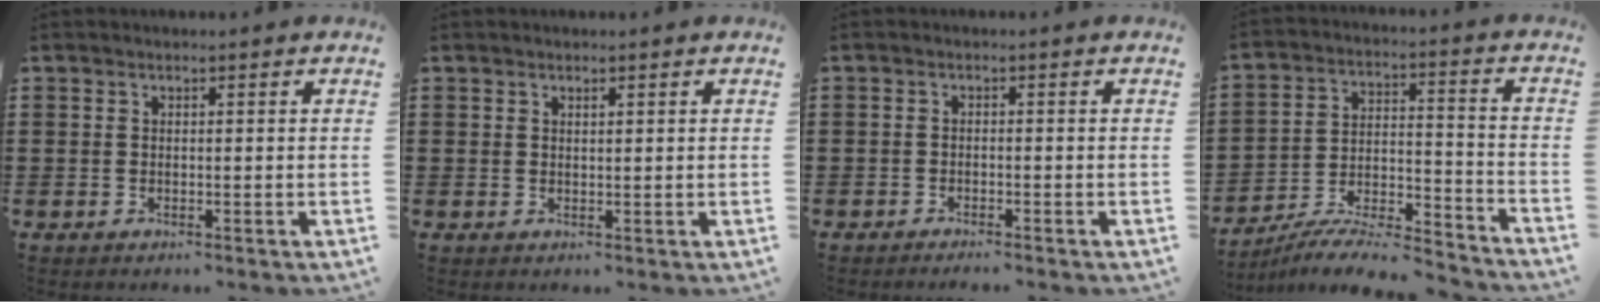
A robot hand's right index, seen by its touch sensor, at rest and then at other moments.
{"total": 0.9, "force": [0.8, 0.3, 0.2], "torque": [-0.005, 0.002, 0.016]}
{"total": 0.9, "force": [-0.9, -0.1, 0.1], "torque": [-0.004, 0.000, -0.018]}
{"total": 6.9, "force": [-6.4, 0.9, 2.4], "torque": [-0.043, 0.000, -0.127]}